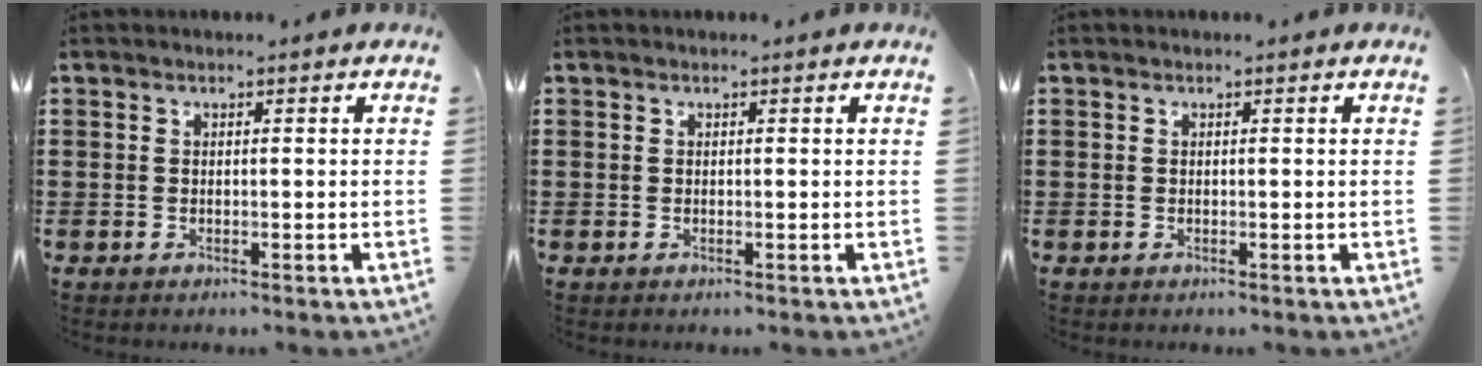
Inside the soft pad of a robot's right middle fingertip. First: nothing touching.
{"total": 0.0}
{"total": 0.0}